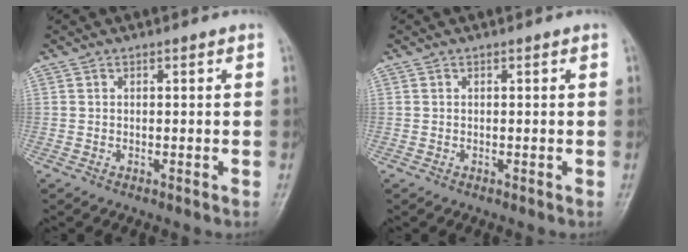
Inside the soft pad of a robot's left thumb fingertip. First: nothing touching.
{"total": 0.0}